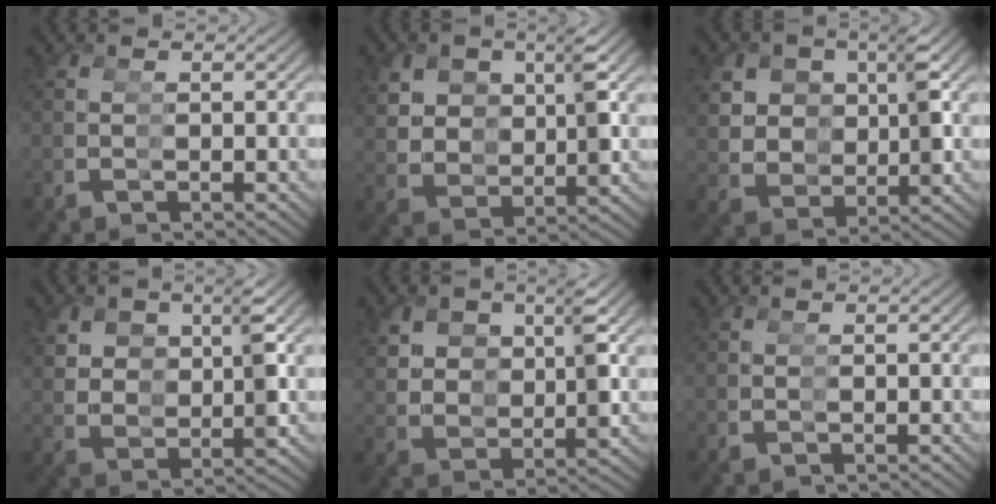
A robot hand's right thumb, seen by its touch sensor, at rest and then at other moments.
{"total": 3.0, "force": [2.2, 1.9, 0.9], "torque": [-0.038, -0.007, 0.049]}
{"total": 3.5, "force": [1.9, 2.7, 1.3], "torque": [-0.045, -0.011, 0.045]}
{"total": 2.5, "force": [2.2, 1.0, 0.7], "torque": [-0.027, 0.000, 0.046]}
{"total": 2.8, "force": [2.5, 1.2, 0.7], "torque": [-0.033, -0.003, 0.050]}
{"total": 0.0}